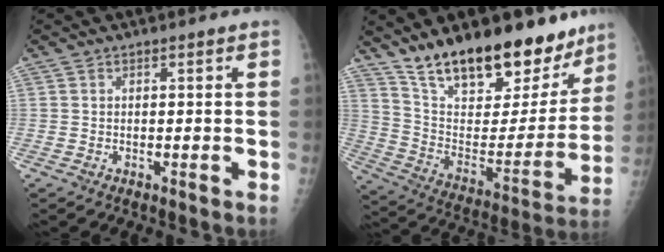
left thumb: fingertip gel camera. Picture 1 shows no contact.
{"total": 25.1, "force": [18.8, 10.3, 12.9], "torque": [-0.155, -0.093, 0.308]}